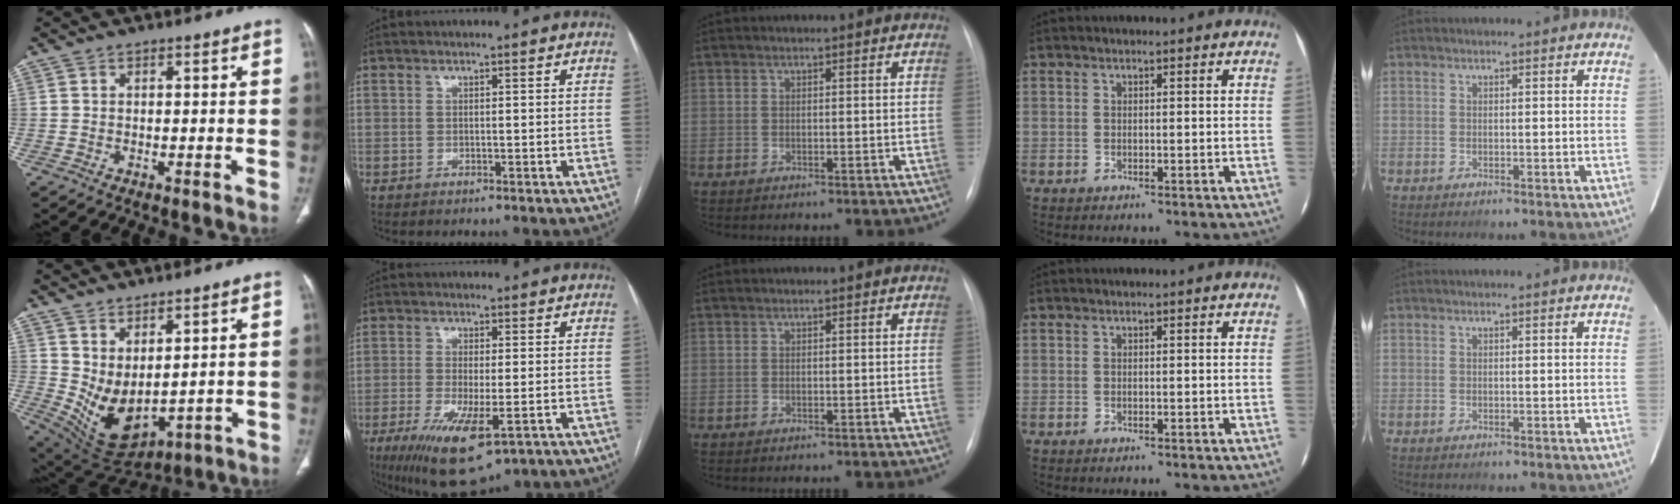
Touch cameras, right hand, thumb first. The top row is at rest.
{"thumb": {"total": 10.8, "force": [2.6, 5.7, 8.8], "torque": [-0.150, -0.033, 0.082]}, "index": {"total": 11.0, "force": [-5.1, 3.0, 9.3], "torque": [-0.164, -0.028, -0.075]}}